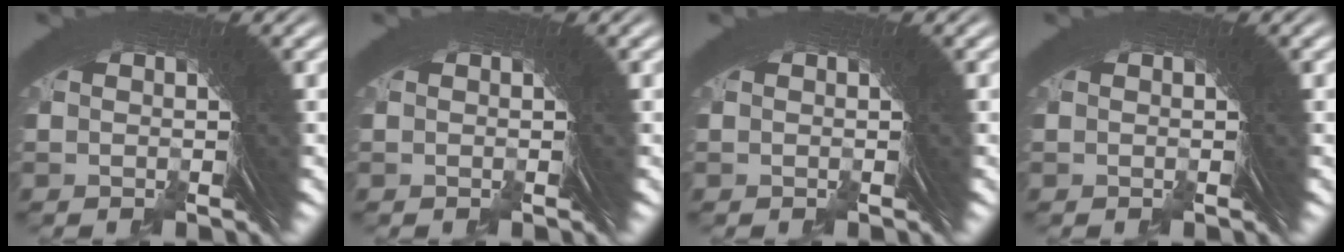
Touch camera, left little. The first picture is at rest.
{"total": 0.0}
{"total": 0.0}
{"total": 0.0}